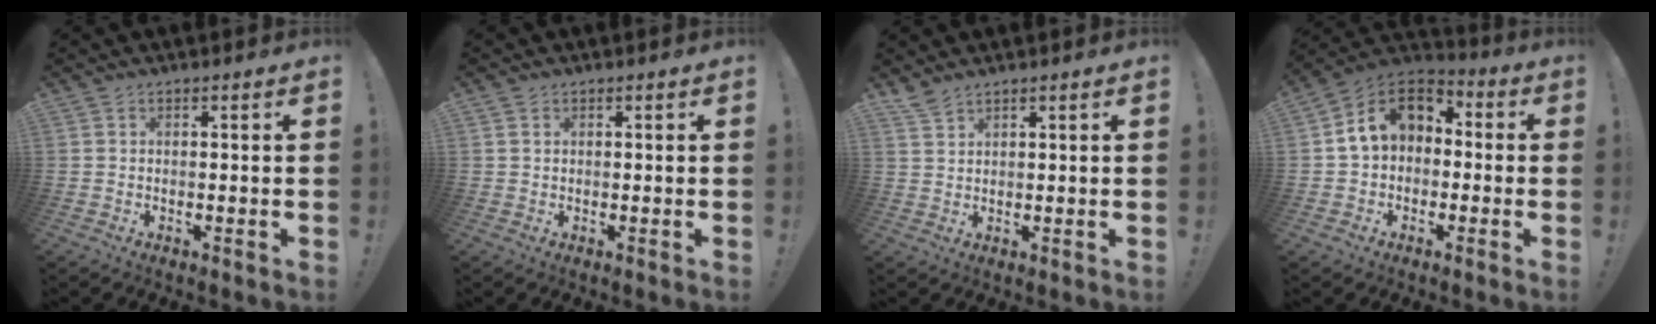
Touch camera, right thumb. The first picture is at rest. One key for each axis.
{"total": 0.8, "fx": 0.5, "fy": 0.5, "fz": 0.1, "tx": 0.004, "ty": -0.002, "tz": 0.009}
{"total": 3.6, "fx": 3.1, "fy": 1.0, "fz": 1.5, "tx": -0.017, "ty": -0.022, "tz": 0.056}
{"total": 11.7, "fx": 2.2, "fy": 8.5, "fz": 7.7, "tx": -0.128, "ty": 0.015, "tz": 0.044}